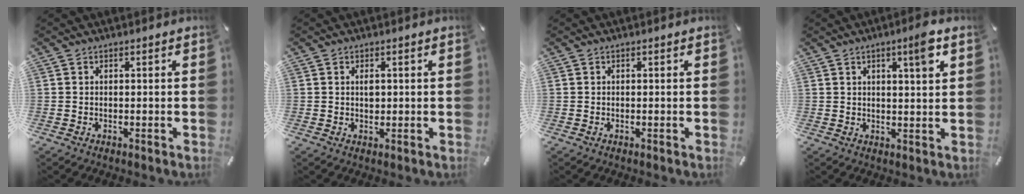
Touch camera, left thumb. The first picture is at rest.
{"total": 1.7, "force": [0.3, 1.0, 1.3], "torque": [-0.021, -0.001, 0.003]}
{"total": 0.0}
{"total": 5.9, "force": [3.0, 0.9, 5.0], "torque": [-0.072, -0.011, 0.042]}